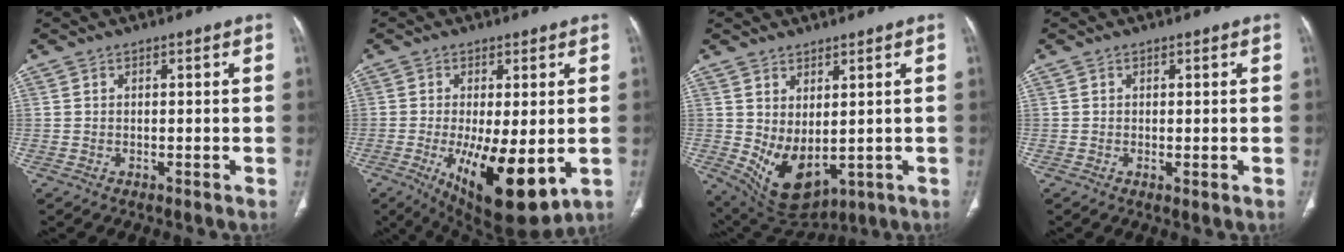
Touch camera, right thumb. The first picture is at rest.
{"total": 15.9, "force": [-3.8, 5.8, 14.3], "torque": [-0.224, -0.028, -0.040]}
{"total": 9.9, "force": [0.0, 5.6, 8.1], "torque": [-0.132, -0.017, 0.033]}
{"total": 0.8, "force": [0.0, 0.3, 0.7], "torque": [-0.018, -0.005, 0.000]}